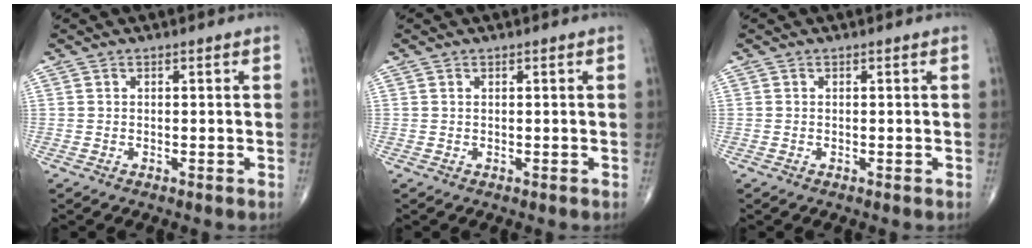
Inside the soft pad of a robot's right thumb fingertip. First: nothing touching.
{"total": 0.0}
{"total": 0.0}